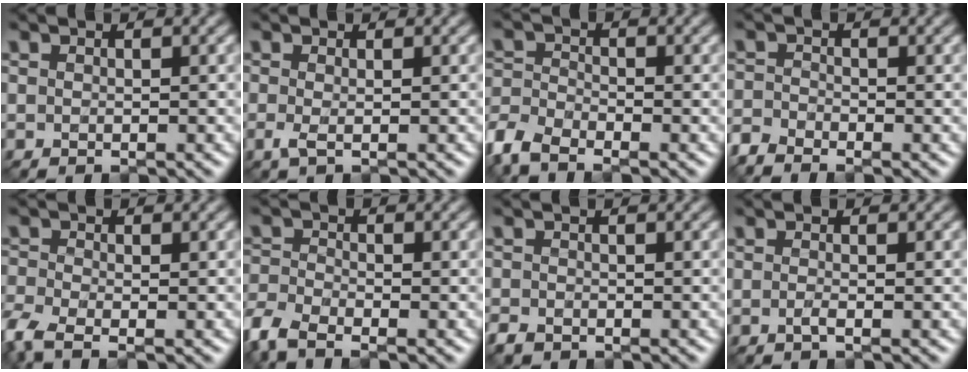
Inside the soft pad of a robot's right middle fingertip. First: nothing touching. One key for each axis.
{"total": 1.3, "fx": -0.3, "fy": 0.3, "fz": 1.2, "tx": -0.029, "ty": -0.005, "tz": -0.006}
{"total": 4.8, "fx": -3.6, "fy": 1.8, "fz": 2.6, "tx": -0.058, "ty": -0.006, "tz": -0.088}
{"total": 2.2, "fx": -2.0, "fy": 0.5, "fz": 0.6, "tx": -0.015, "ty": -0.008, "tz": -0.055}
{"total": 4.2, "fx": -2.6, "fy": 1.5, "fz": 2.8, "tx": -0.072, "ty": -0.015, "tz": -0.067}
{"total": 4.3, "fx": -3.1, "fy": 1.6, "fz": 2.4, "tx": -0.058, "ty": -0.008, "tz": -0.079}
{"total": 1.5, "fx": -1.2, "fy": 0.8, "fz": 0.5, "tx": -0.008, "ty": -0.005, "tz": -0.028}
{"total": 1.0, "fx": -0.4, "fy": 0.3, "fz": 0.9, "tx": -0.015, "ty": -0.004, "tz": -0.010}